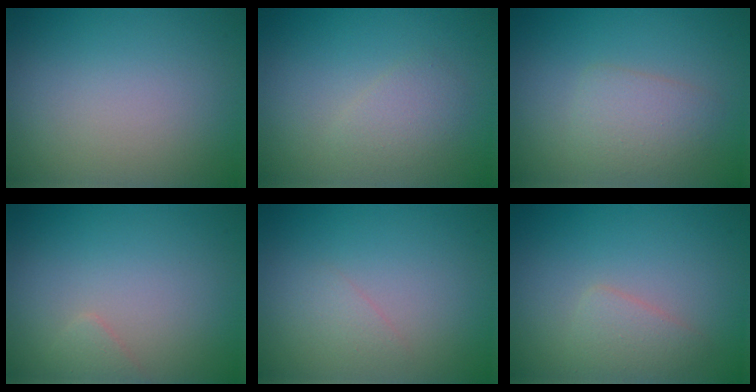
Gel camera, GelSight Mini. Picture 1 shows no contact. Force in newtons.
{"total": 1.6, "press": 1.6, "slide": 0.0}
{"total": 2.5, "press": 2.5, "slide": 0.1}
{"total": 0.9, "press": 0.9, "slide": 0.1}
{"total": 0.8, "press": 0.8, "slide": 0.0}
{"total": 1.9, "press": 1.9, "slide": 0.0}